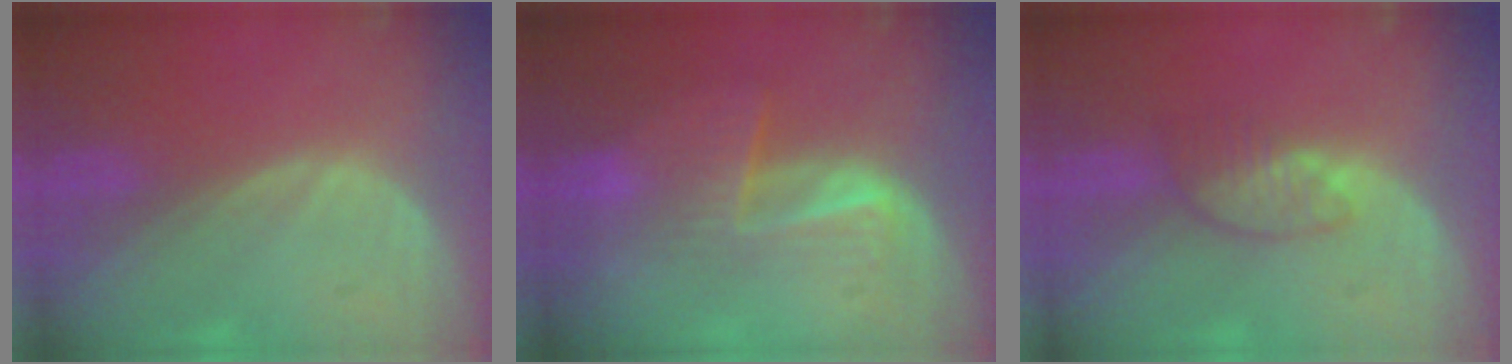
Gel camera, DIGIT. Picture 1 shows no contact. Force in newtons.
{"total": 6.8, "press": 5.5, "slide": 4.0}
{"total": 3.4, "press": 3.4, "slide": 0.5}